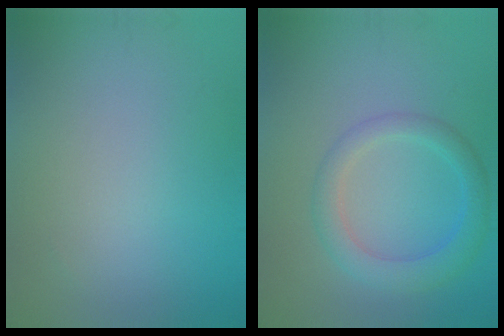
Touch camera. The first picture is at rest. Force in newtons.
{"total": 3.6, "press": 3.6, "slide": 0.0}